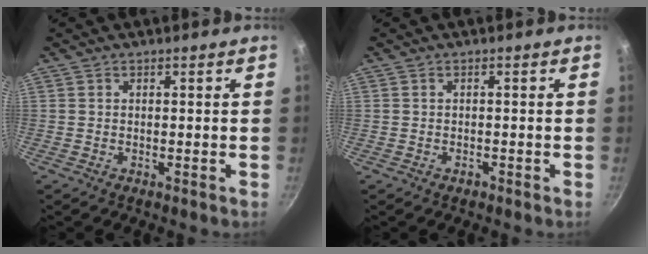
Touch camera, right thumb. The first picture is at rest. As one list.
[{"total": 0.6, "force": [-0.4, 0.4, 0.2], "torque": [-0.003, 0.007, -0.003]}]